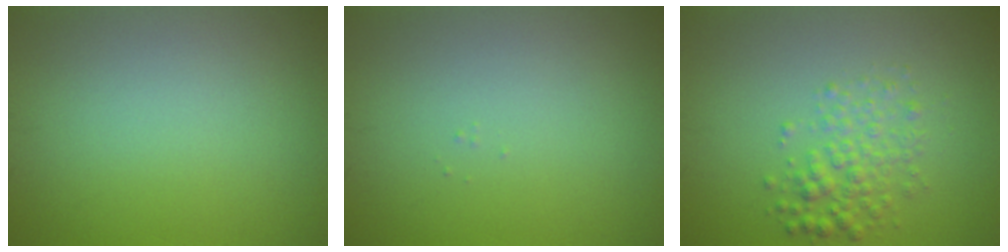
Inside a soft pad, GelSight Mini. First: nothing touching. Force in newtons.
{"total": 0.0}
{"total": 3.0, "press": 3.0, "slide": 0.1}